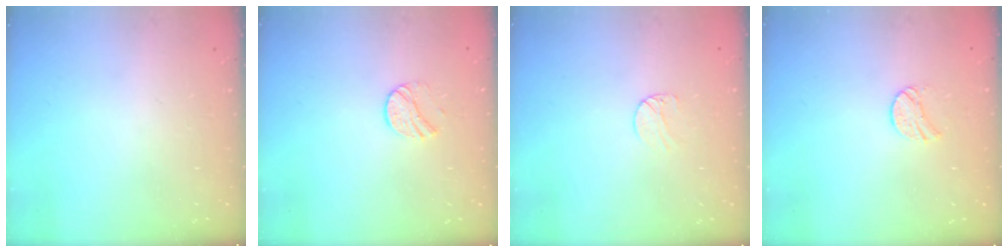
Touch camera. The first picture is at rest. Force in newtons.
{"total": 7.7, "press": 7.7, "slide": 0.6}
{"total": 6.5, "press": 6.4, "slide": 0.6}
{"total": 7.8, "press": 7.8, "slide": 0.4}